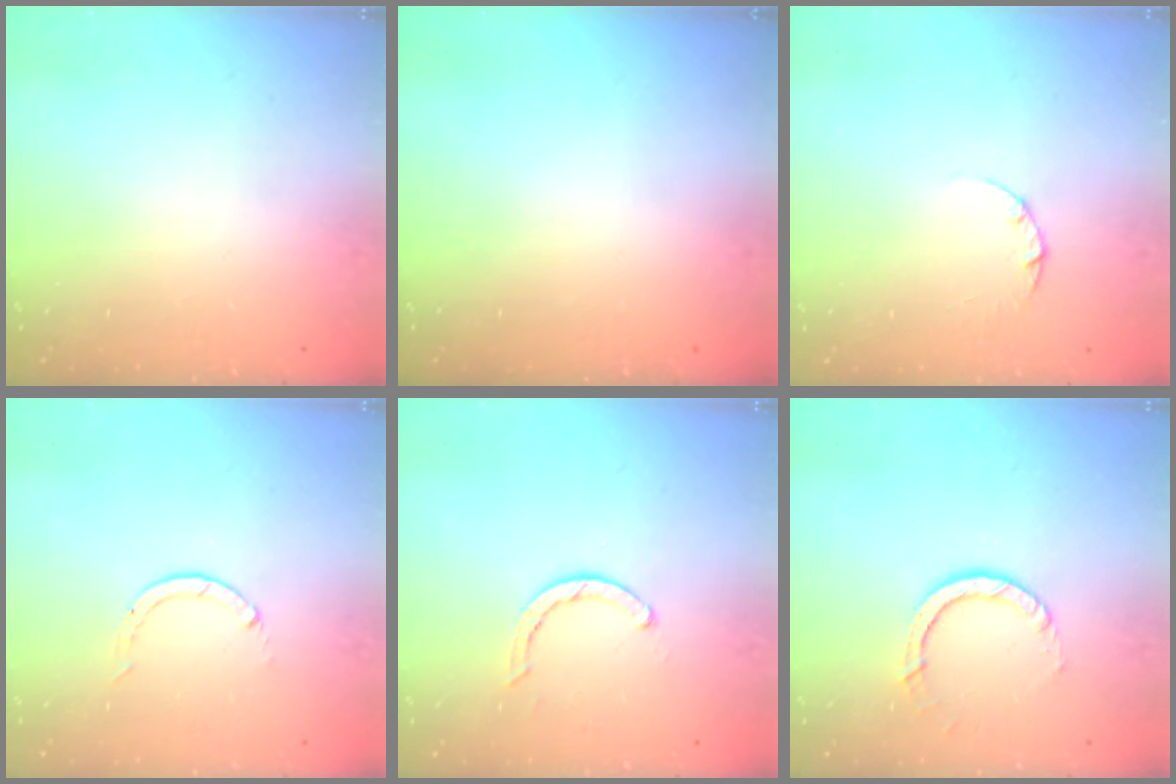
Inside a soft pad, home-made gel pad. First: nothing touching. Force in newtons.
{"total": 0.0}
{"total": 2.2, "press": 2.2, "slide": 0.3}
{"total": 0.0}
{"total": 3.7, "press": 3.7, "slide": 0.7}
{"total": 5.6, "press": 5.6, "slide": 0.4}